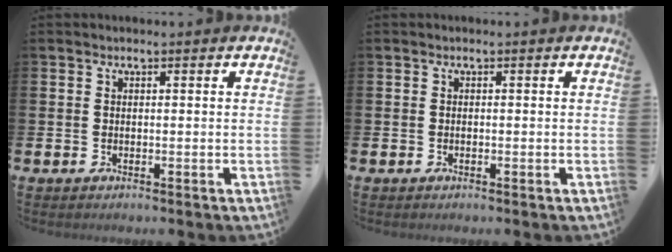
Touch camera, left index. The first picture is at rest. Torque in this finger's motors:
{"motor_torque": [-0.14, -0.12, -0.06, -0.01]}